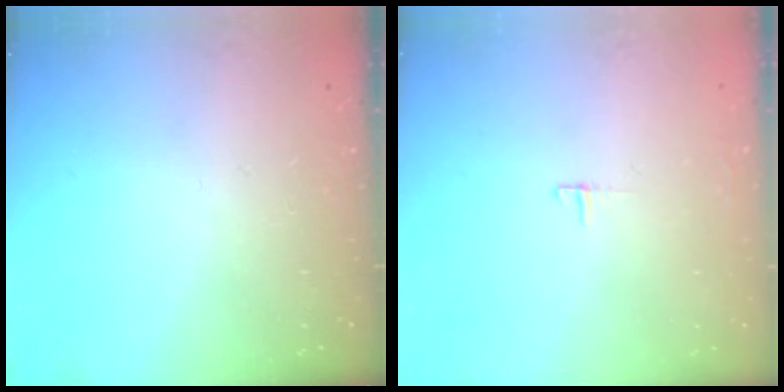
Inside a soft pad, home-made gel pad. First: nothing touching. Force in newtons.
{"total": 3.6, "press": 3.5, "slide": 0.3}